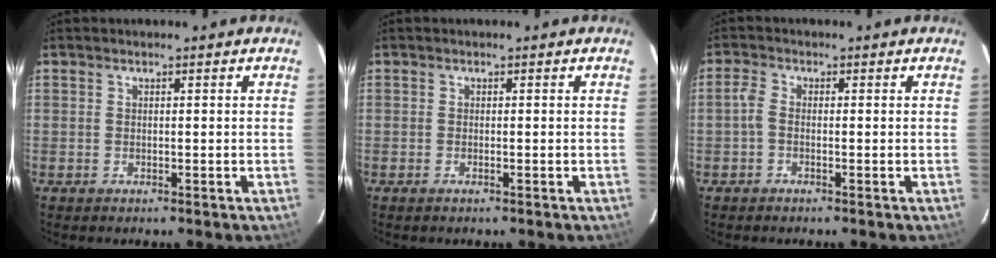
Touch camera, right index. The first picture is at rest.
{"total": 0.7, "force": [-0.5, 0.0, 0.5], "torque": [-0.008, 0.002, -0.010]}
{"total": 1.9, "force": [-0.7, 1.0, 1.4], "torque": [-0.035, 0.006, -0.018]}